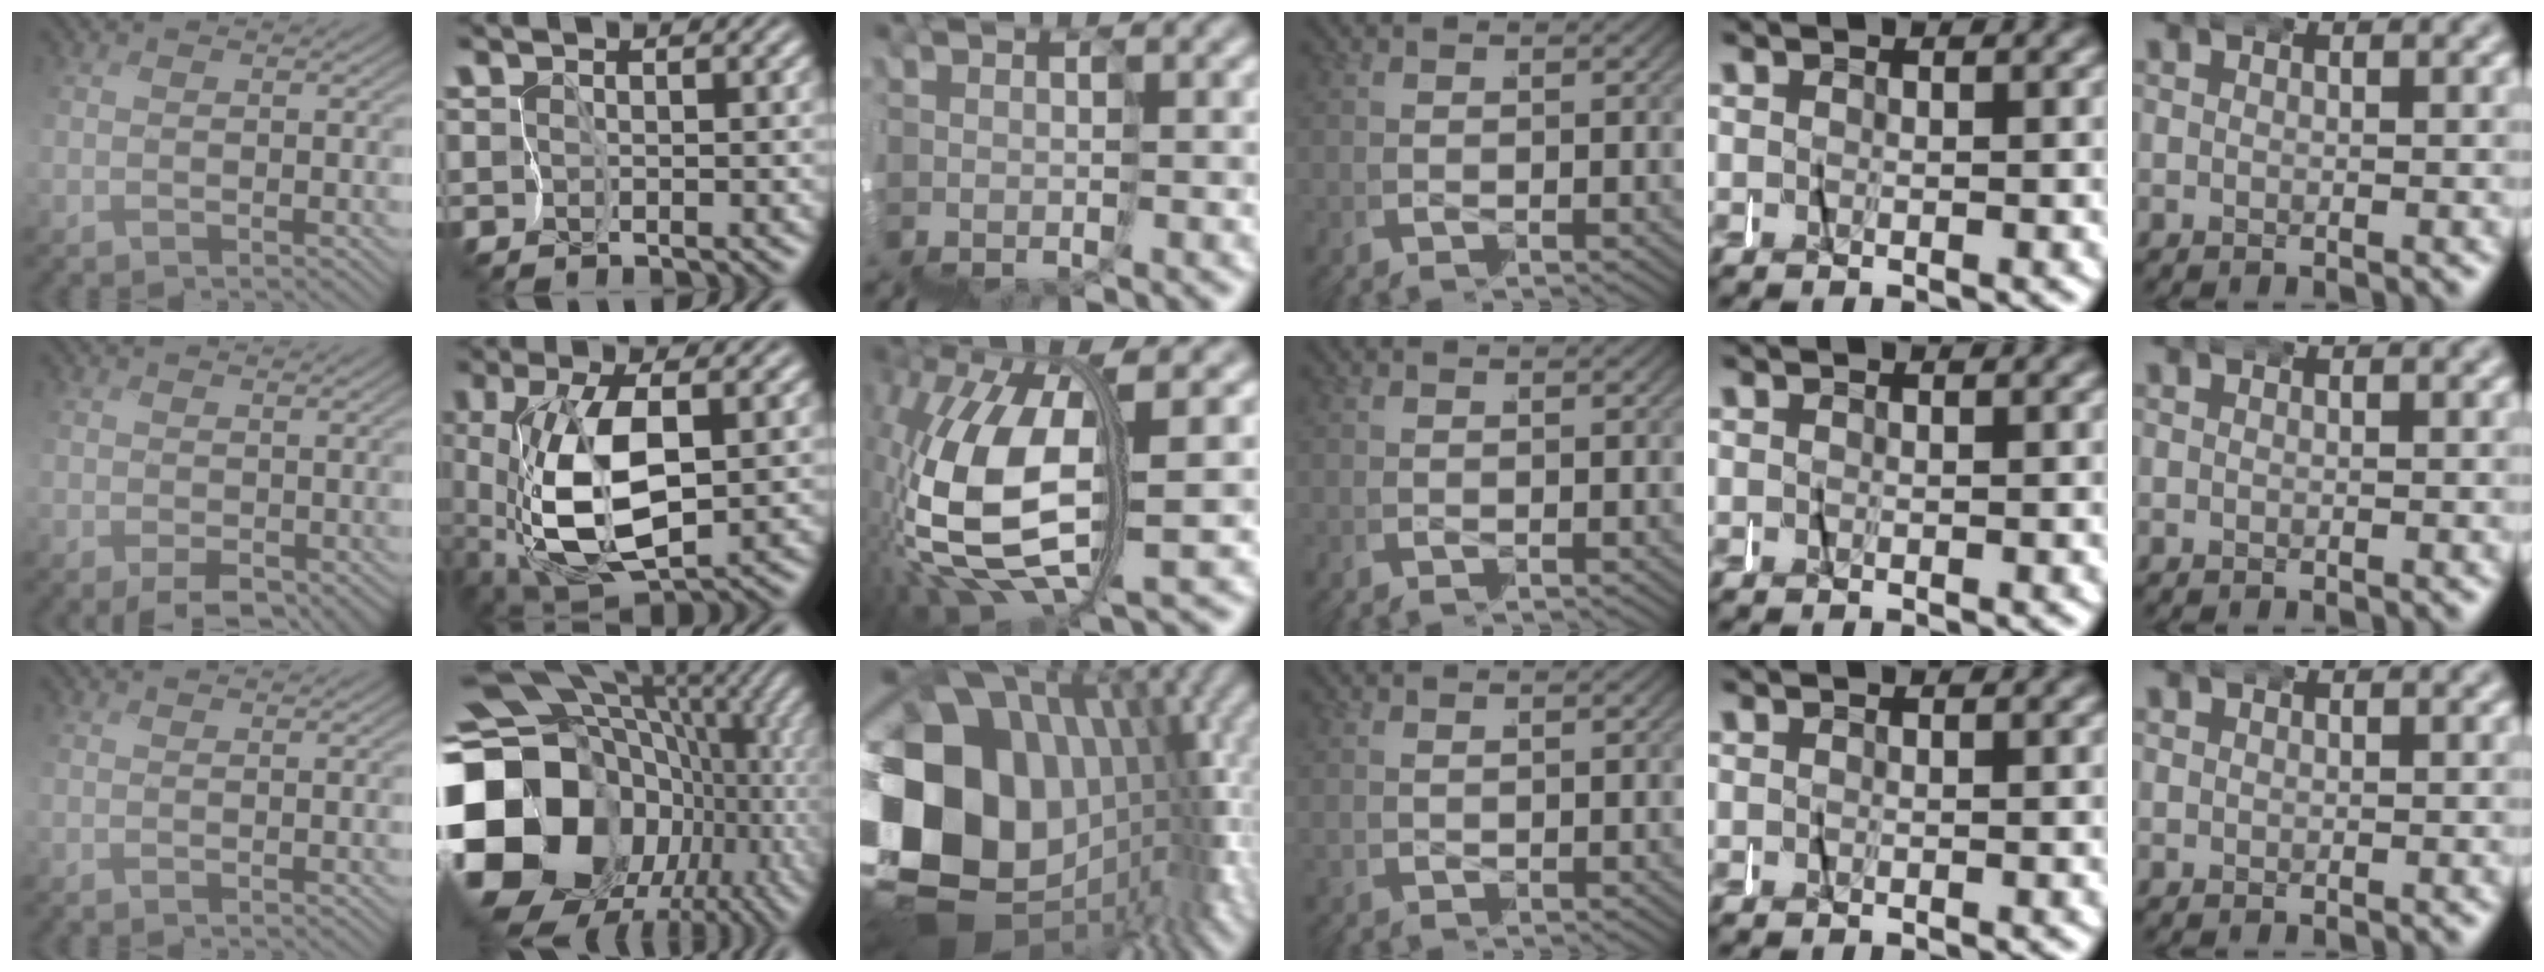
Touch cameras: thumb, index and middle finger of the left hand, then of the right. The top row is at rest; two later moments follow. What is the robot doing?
{"motion": "wrap", "object": "felt sheet"}